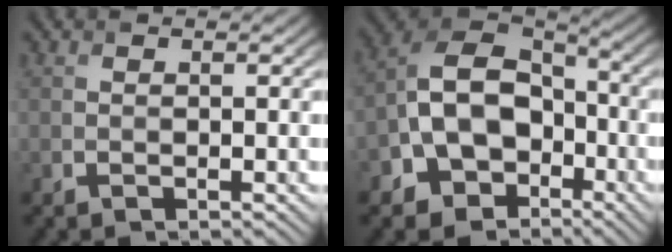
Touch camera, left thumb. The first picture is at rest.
{"total": 13.3, "force": [-4.4, 9.6, 8.0], "torque": [-0.168, -0.013, -0.089]}